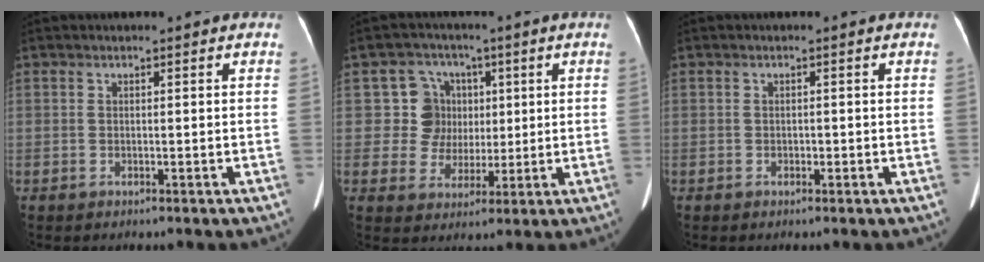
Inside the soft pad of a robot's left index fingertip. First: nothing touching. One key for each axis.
{"total": 7.0, "fx": 0.9, "fy": 6.9, "fz": -0.1, "tx": 0.012, "ty": 0.016, "tz": 0.023}
{"total": 0.7, "fx": -0.7, "fy": 0.2, "fz": 0.1, "tx": 0.002, "ty": -0.005, "tz": -0.009}